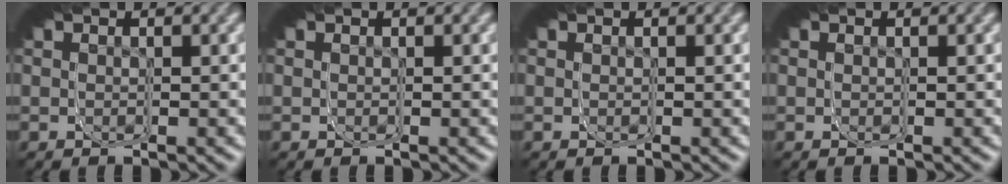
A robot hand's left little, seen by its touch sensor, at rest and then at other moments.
{"total": 0.0}
{"total": 0.0}
{"total": 0.0}